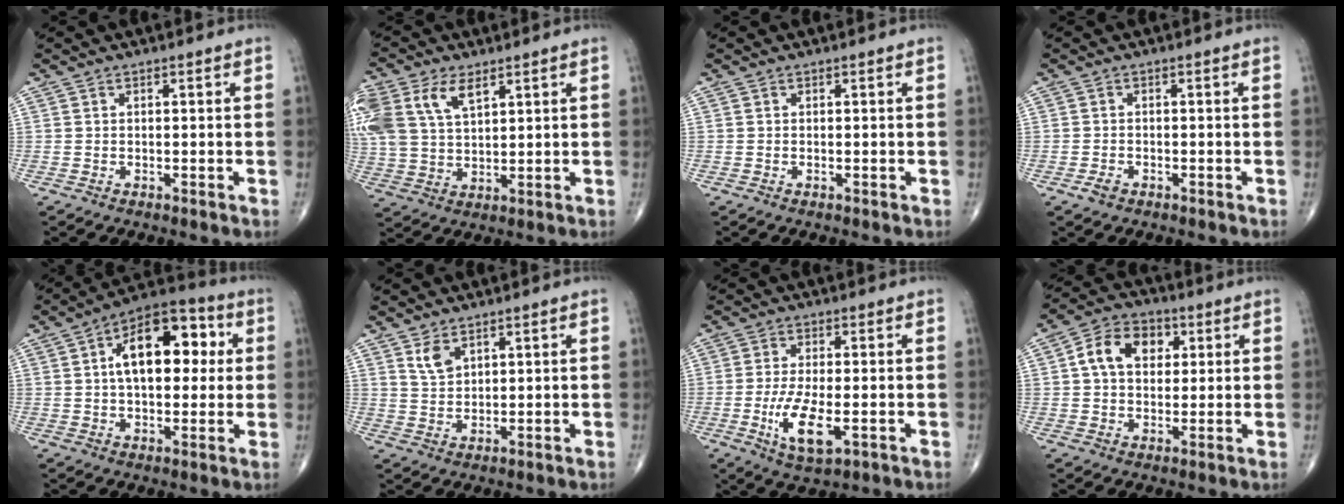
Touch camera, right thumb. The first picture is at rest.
{"total": 15.6, "force": [7.0, 9.2, 10.5], "torque": [-0.254, 0.007, 0.137]}
{"total": 0.0}
{"total": 1.7, "force": [-1.0, 1.1, 0.9], "torque": [-0.021, 0.004, -0.018]}
{"total": 16.3, "force": [3.1, 9.0, 13.2], "torque": [-0.171, 0.025, 0.041]}
{"total": 3.7, "force": [2.3, 2.1, 2.1], "torque": [-0.033, -0.014, 0.051]}
{"total": 8.8, "force": [-2.3, 3.2, 7.9], "torque": [-0.156, -0.013, -0.038]}
{"total": 10.1, "force": [2.4, 7.2, 6.5], "torque": [-0.091, 0.011, 0.035]}